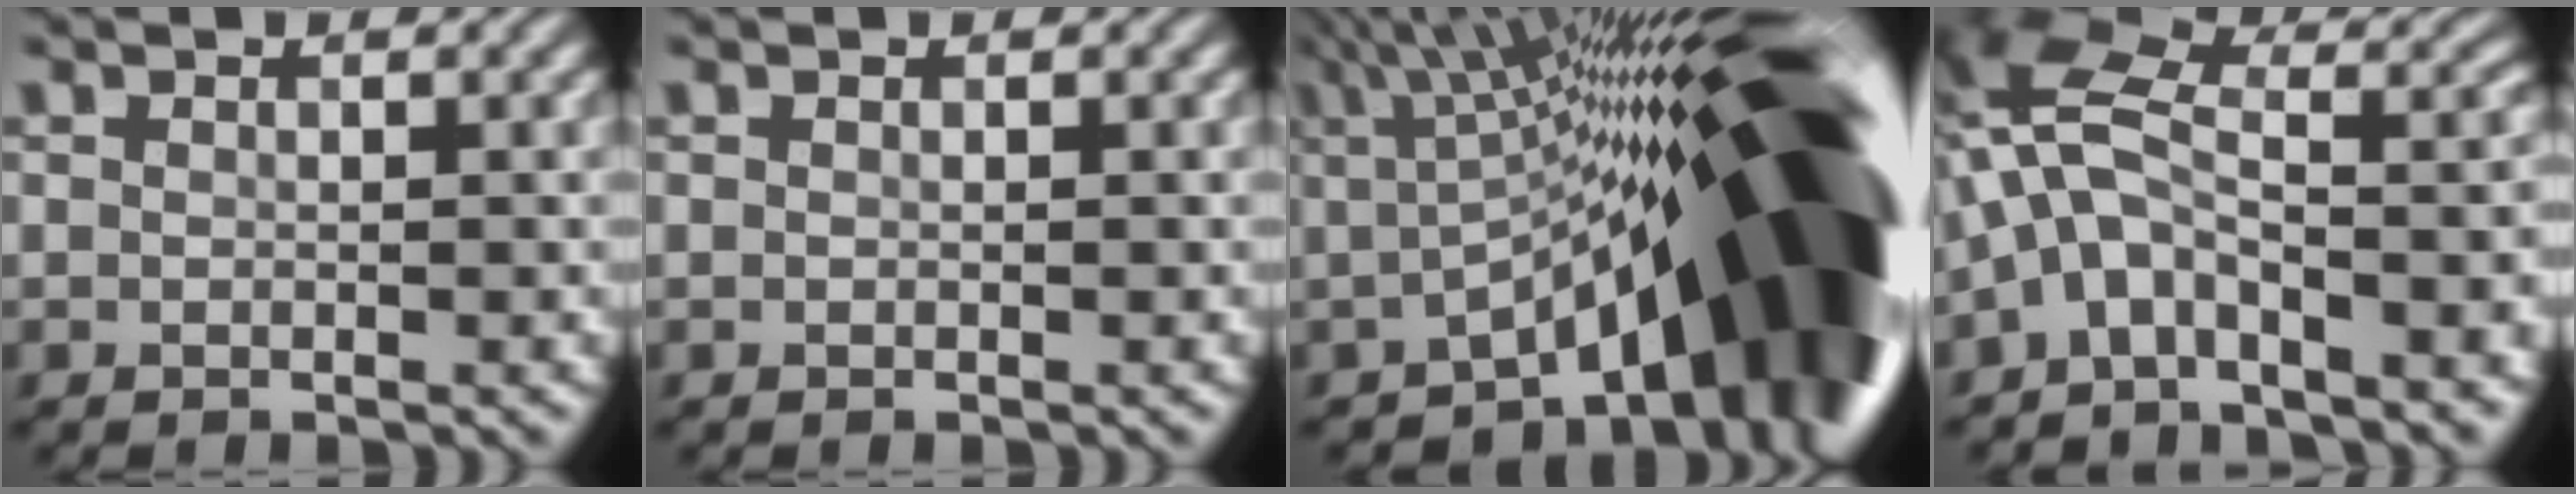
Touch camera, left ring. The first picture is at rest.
{"total": 0.0}
{"total": 16.3, "force": [-2.4, 4.8, 15.4], "torque": [-0.169, 0.028, -0.045]}
{"total": 9.7, "force": [-3.3, 4.4, 8.0], "torque": [-0.140, 0.027, -0.075]}